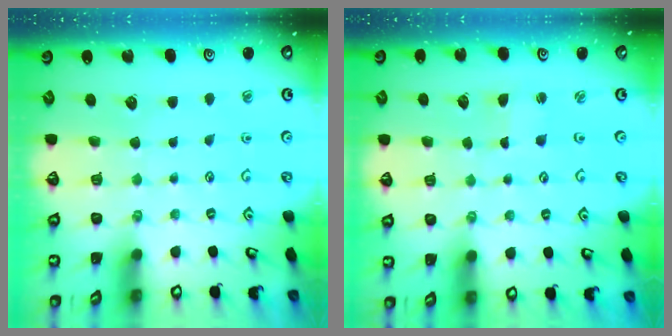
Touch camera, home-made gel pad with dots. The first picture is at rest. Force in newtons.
{"total": 1.4, "press": 1.4, "slide": 0.2}